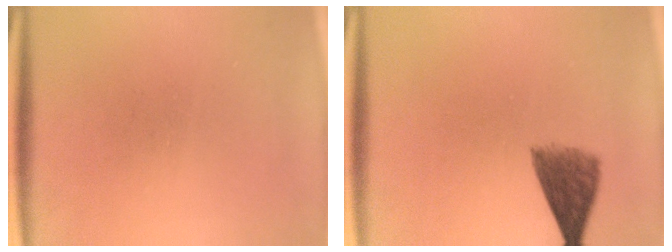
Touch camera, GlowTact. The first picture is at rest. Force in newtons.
{"total": 5.1}